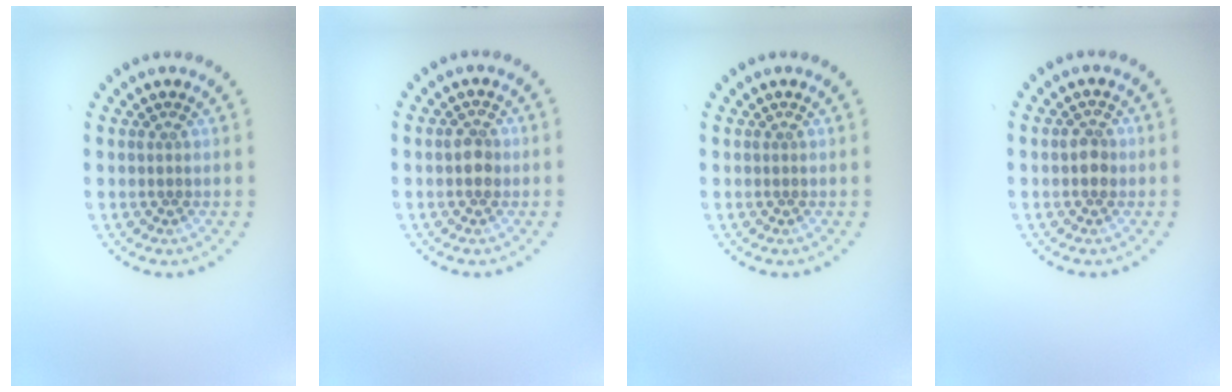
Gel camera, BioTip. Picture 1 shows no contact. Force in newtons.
{"total": 1.6, "press": 1.6, "slide": 0.3}
{"total": 0.0}
{"total": 1.6, "press": 1.6, "slide": 0.3}